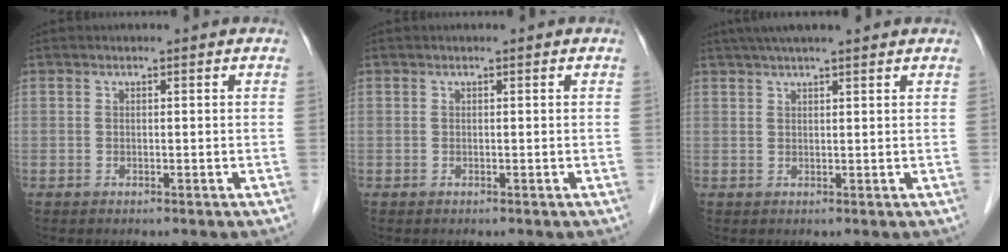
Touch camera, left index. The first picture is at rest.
{"total": 0.0}
{"total": 8.0, "force": [6.6, 0.4, 4.4], "torque": [-0.067, 0.036, 0.095]}